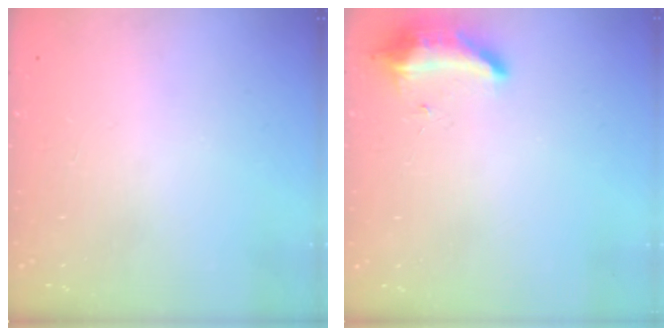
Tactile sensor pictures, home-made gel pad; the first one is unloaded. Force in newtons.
{"total": 8.2, "press": 8.2, "slide": 0.7}